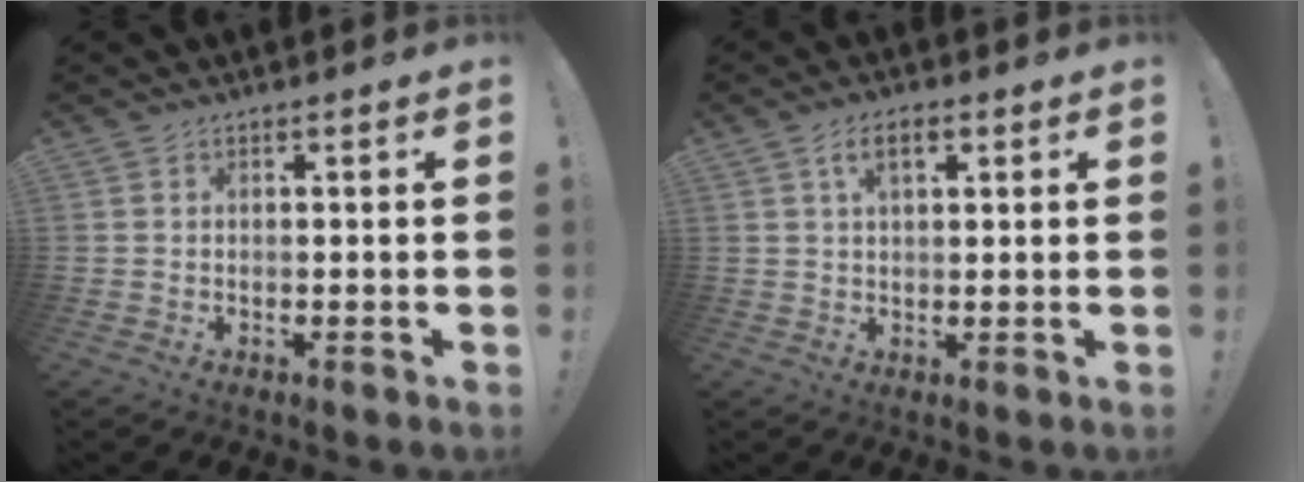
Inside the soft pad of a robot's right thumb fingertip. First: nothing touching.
{"total": 5.3, "force": [2.2, 2.5, 4.2], "torque": [-0.062, 0.000, 0.035]}